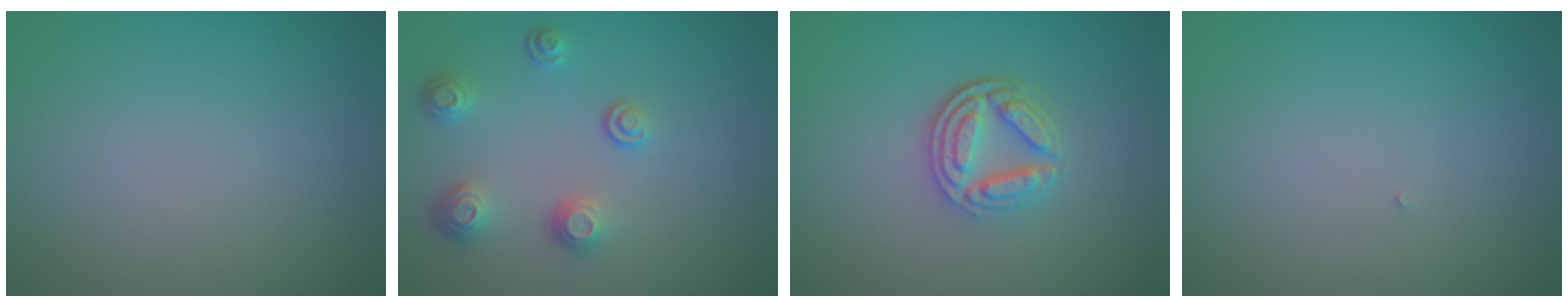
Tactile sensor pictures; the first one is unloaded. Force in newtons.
{"total": 3.2, "press": 2.5, "slide": 1.9}
{"total": 4.1, "press": 3.2, "slide": 2.5}
{"total": 0.0}